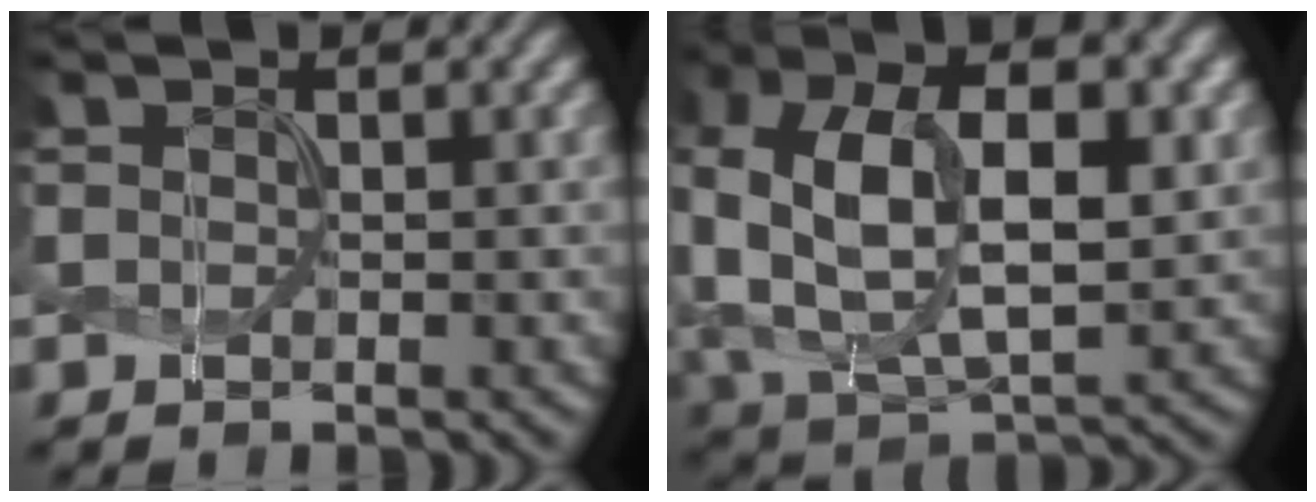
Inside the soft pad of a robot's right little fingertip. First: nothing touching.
{"total": 13.2, "force": [1.2, 7.9, 10.4], "torque": [-0.204, -0.005, 0.026]}